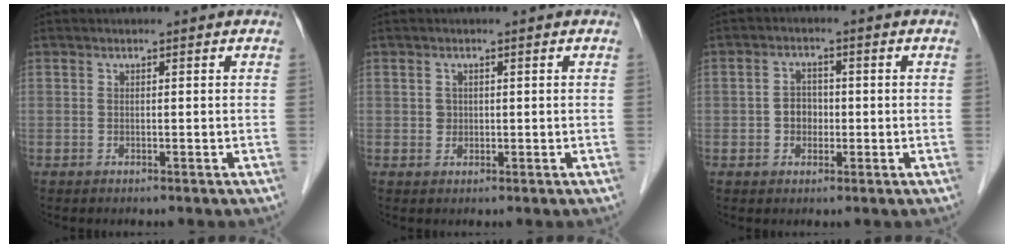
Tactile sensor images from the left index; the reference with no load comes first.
{"total": 1.3, "force": [0.2, 1.2, 0.4], "torque": [-0.010, 0.002, 0.005]}
{"total": 3.3, "force": [-0.5, 2.6, 1.9], "torque": [-0.036, 0.012, -0.009]}